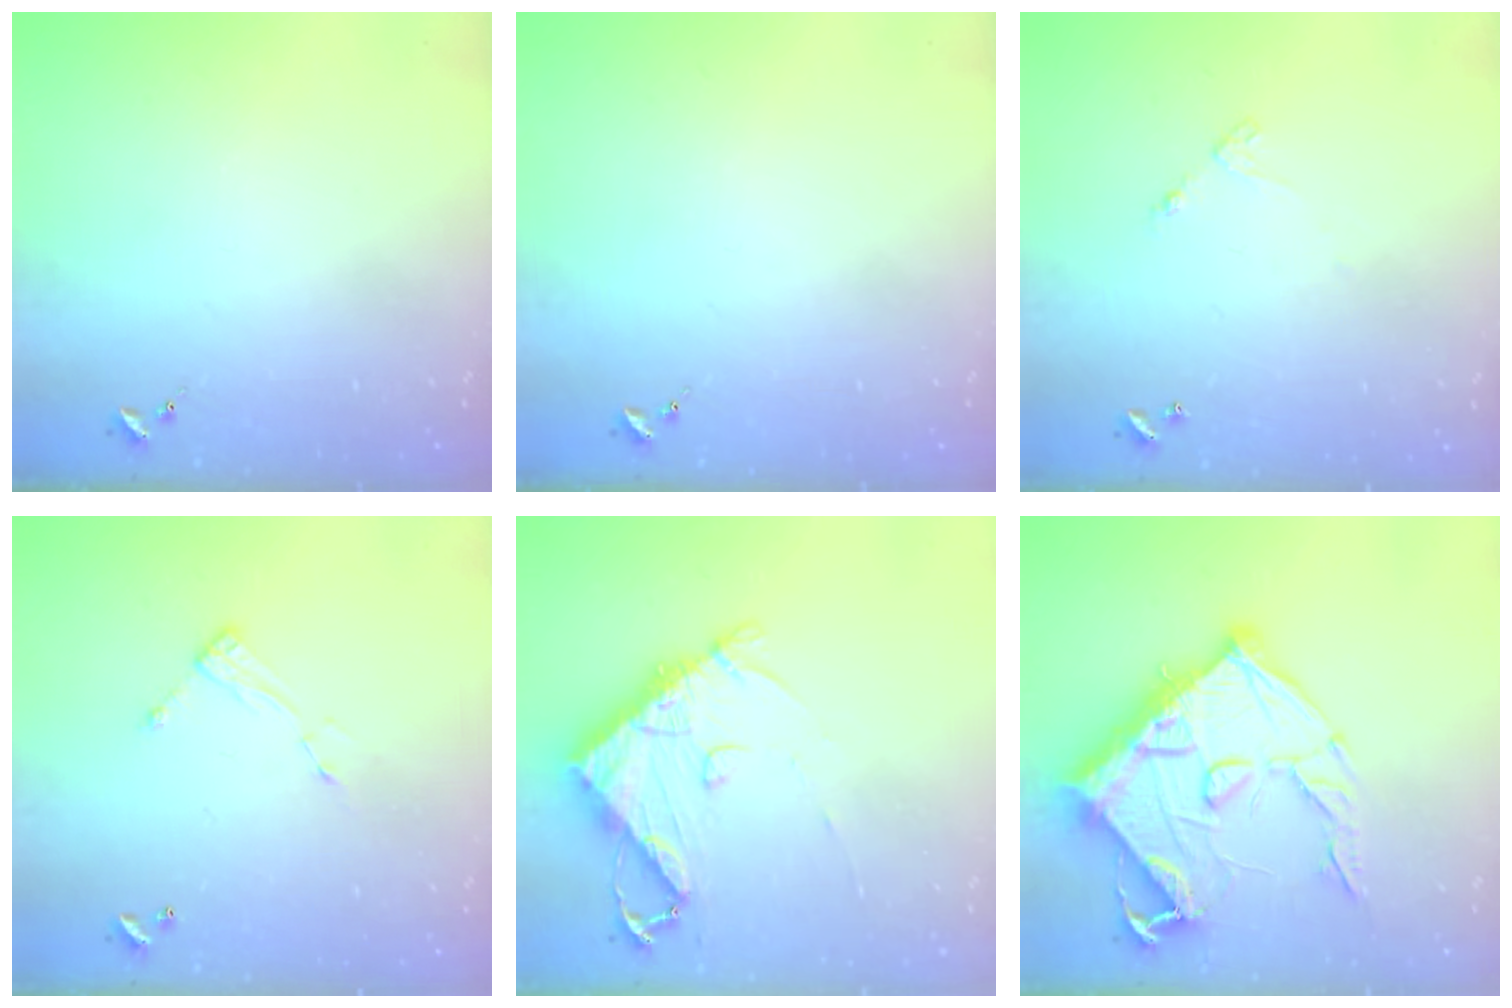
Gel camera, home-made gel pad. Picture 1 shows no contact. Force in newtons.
{"total": 0.0}
{"total": 4.9, "press": 4.8, "slide": 0.3}
{"total": 6.6, "press": 6.6, "slide": 0.2}
{"total": 11.0, "press": 10.9, "slide": 1.4}
{"total": 22.3, "press": 22.2, "slide": 1.4}